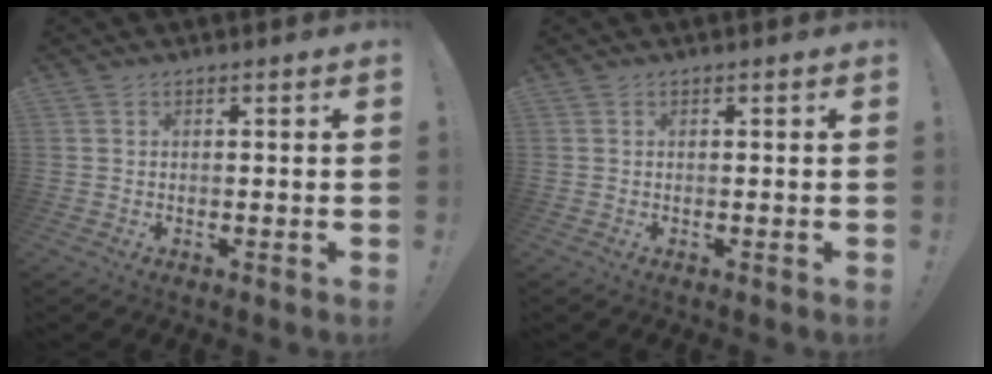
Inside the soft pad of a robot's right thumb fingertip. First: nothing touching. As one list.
[{"total": 0.0}]